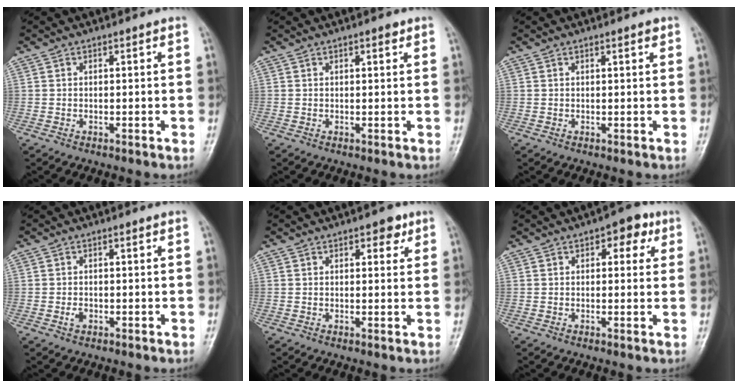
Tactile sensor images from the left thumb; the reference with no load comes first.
{"total": 1.2, "force": [0.8, 0.4, 0.9], "torque": [-0.011, -0.002, 0.010]}
{"total": 0.9, "force": [0.6, 0.1, 0.7], "torque": [-0.009, -0.002, 0.009]}
{"total": 1.3, "force": [-0.4, 0.9, 0.8], "torque": [-0.014, 0.002, -0.008]}
{"total": 3.3, "force": [1.9, 1.7, 2.1], "torque": [-0.012, -0.005, 0.021]}
{"total": 5.2, "force": [2.3, 2.9, 3.6], "torque": [-0.016, 0.000, 0.019]}